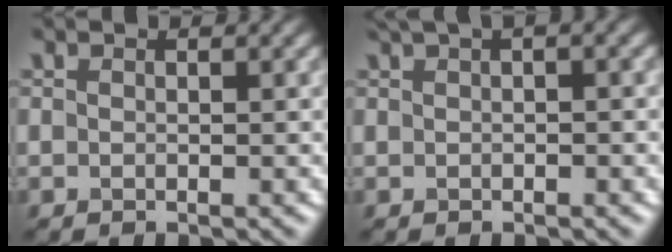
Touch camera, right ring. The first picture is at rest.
{"total": 3.1, "force": [1.7, 0.9, 2.4], "torque": [-0.034, 0.012, 0.020]}